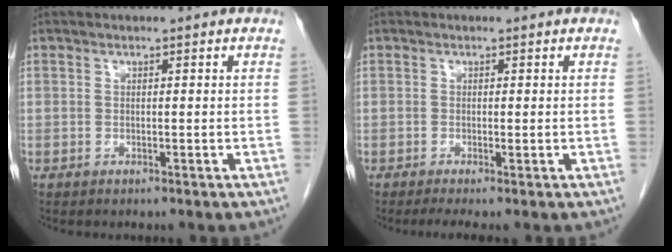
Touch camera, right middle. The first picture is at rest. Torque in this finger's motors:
{"motor_torque": [0.09, 0.11, 0.06, 0.02]}